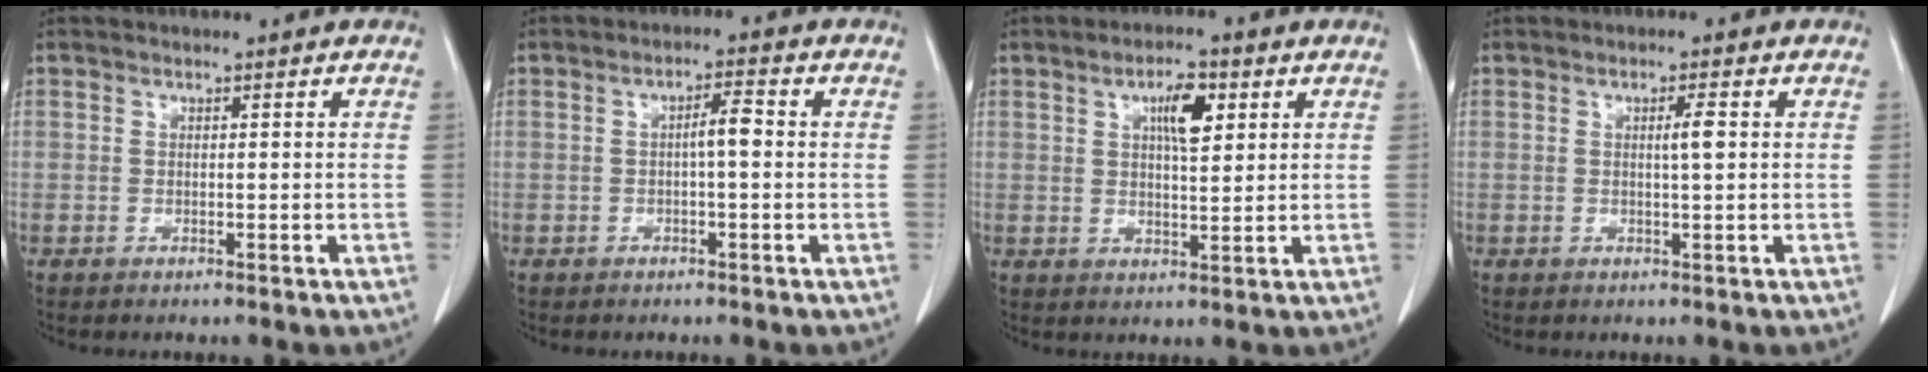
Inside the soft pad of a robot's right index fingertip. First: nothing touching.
{"total": 3.0, "force": [-0.1, 0.5, 2.9], "torque": [-0.049, 0.007, -0.001]}
{"total": 5.7, "force": [2.3, 1.7, 4.9], "torque": [-0.084, 0.003, 0.037]}
{"total": 2.1, "force": [0.3, 0.0, 2.0], "torque": [-0.036, 0.002, 0.007]}